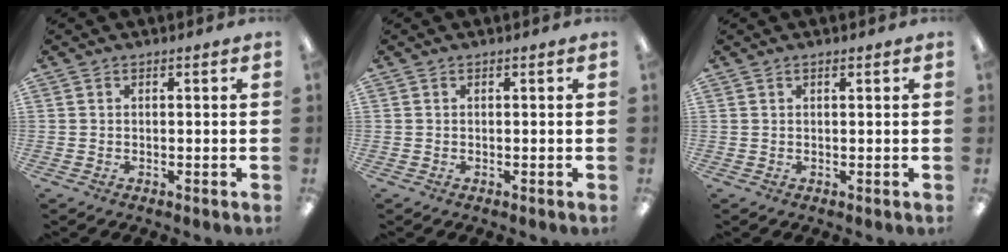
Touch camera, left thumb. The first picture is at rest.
{"total": 0.0}
{"total": 0.7, "force": [0.5, 0.2, 0.4], "torque": [-0.008, 0.001, 0.009]}